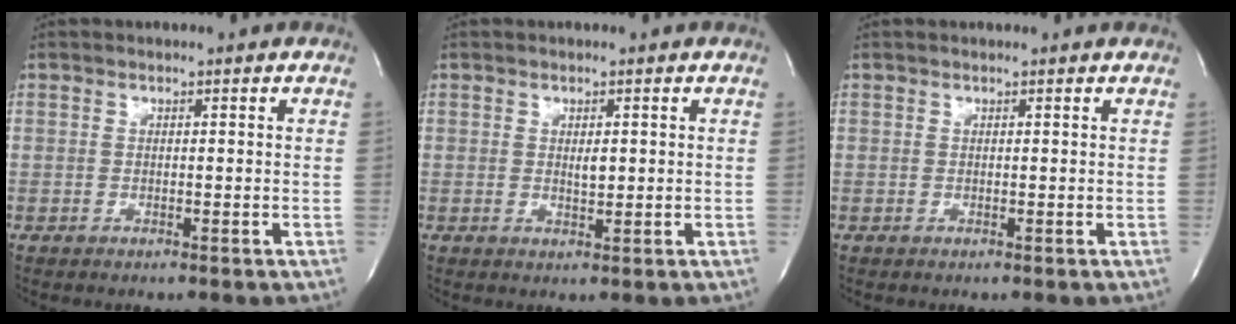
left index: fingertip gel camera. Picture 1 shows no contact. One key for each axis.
{"total": 1.3, "fx": 0.2, "fy": 0.5, "fz": 1.1, "tx": -0.021, "ty": -0.008, "tz": 0.006}
{"total": 1.8, "fx": 1.7, "fy": 0.0, "fz": 0.3, "tx": -0.009, "ty": 0.007, "tz": 0.016}